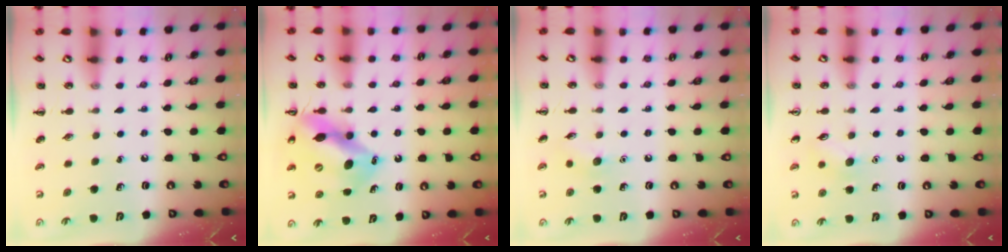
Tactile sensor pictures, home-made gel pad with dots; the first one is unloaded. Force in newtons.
{"total": 14.2, "press": 13.4, "slide": 4.6}
{"total": 5.8, "press": 5.6, "slide": 1.7}
{"total": 6.5, "press": 6.2, "slide": 1.9}